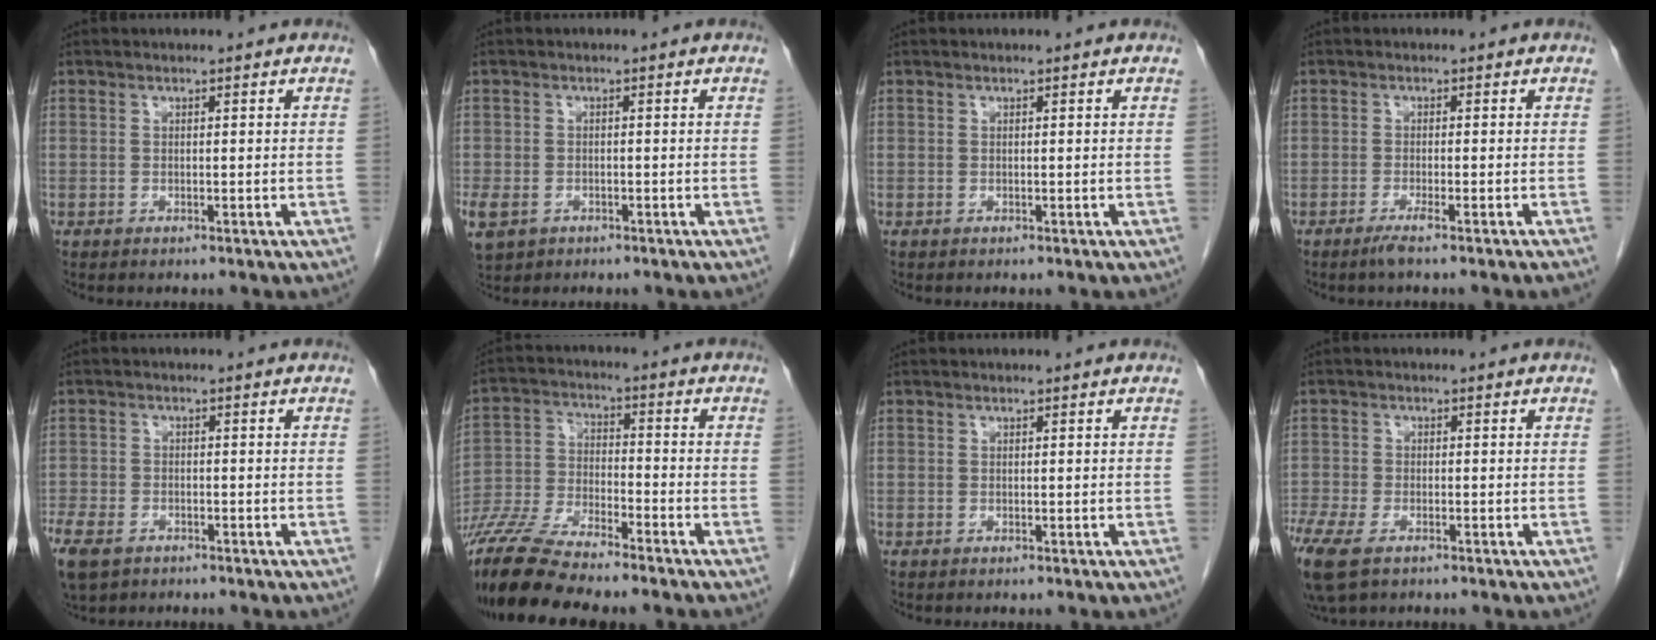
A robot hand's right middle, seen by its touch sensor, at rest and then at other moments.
{"total": 5.8, "force": [-2.9, 4.2, 2.8], "torque": [-0.076, -0.008, -0.044]}
{"total": 0.0}
{"total": 2.7, "force": [-1.9, -0.6, 1.8], "torque": [-0.029, -0.002, -0.032]}
{"total": 10.1, "force": [-6.2, 6.1, 5.1], "torque": [-0.138, -0.012, -0.099]}
{"total": 11.9, "force": [-10.2, 1.0, 6.0], "torque": [-0.124, -0.024, -0.193]}
{"total": 0.0}
{"total": 9.9, "force": [-6.3, 4.4, 6.3], "torque": [-0.159, -0.019, -0.108]}